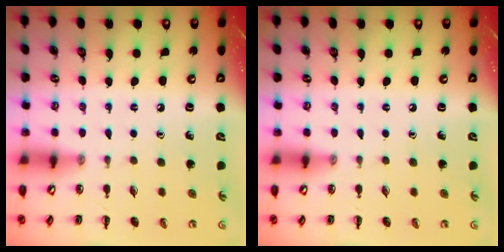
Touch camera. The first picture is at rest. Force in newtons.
{"total": 0.0}